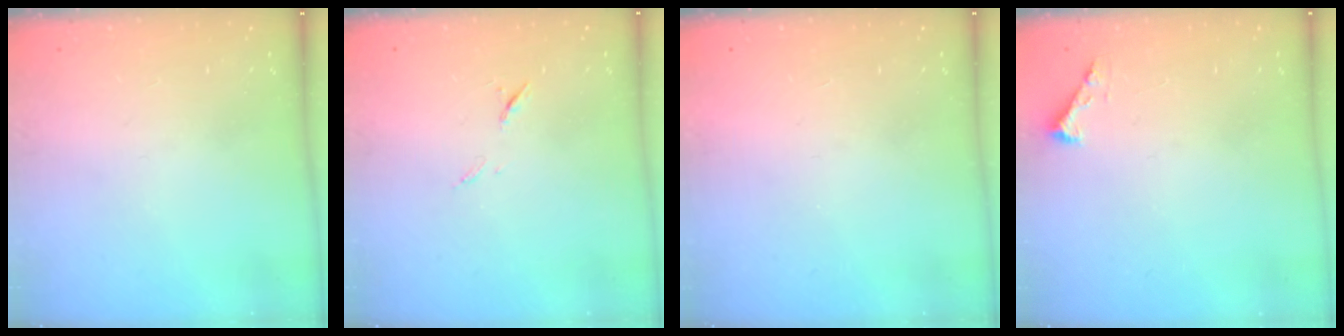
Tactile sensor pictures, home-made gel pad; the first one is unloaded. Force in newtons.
{"total": 6.2, "press": 6.2, "slide": 0.8}
{"total": 1.5, "press": 1.5, "slide": 0.1}
{"total": 2.3, "press": 2.3, "slide": 0.3}